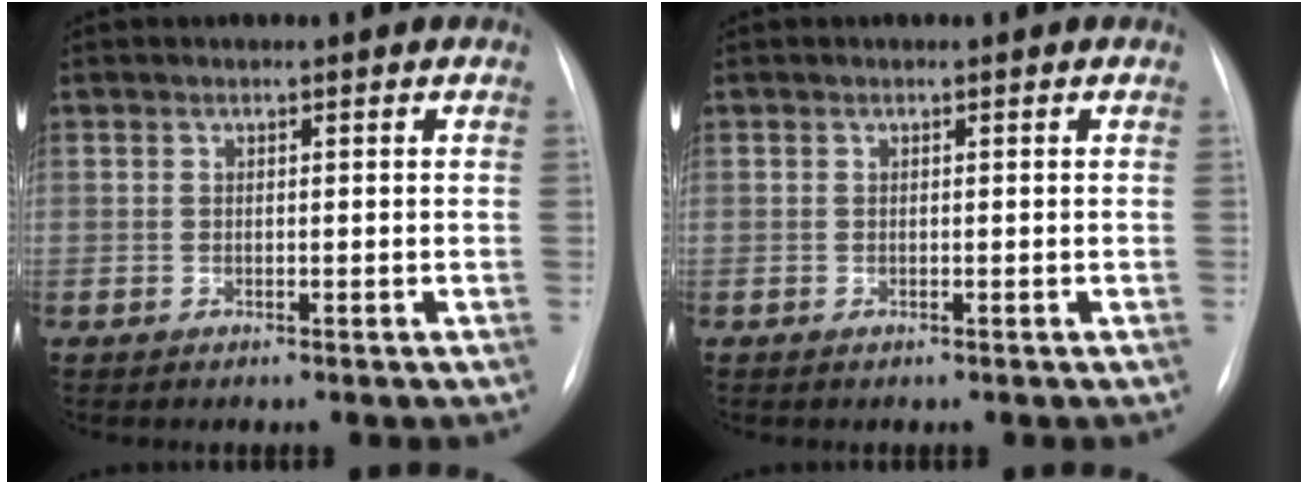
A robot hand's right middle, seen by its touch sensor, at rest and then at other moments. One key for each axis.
{"total": 0.0}